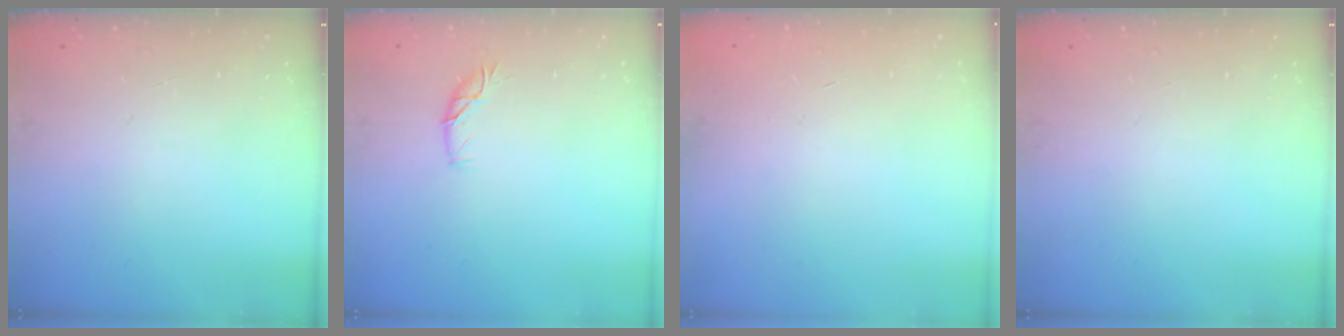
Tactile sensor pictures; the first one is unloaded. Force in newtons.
{"total": 6.1, "press": 6.1, "slide": 0.6}
{"total": 0.6, "press": 0.5, "slide": 0.2}
{"total": 0.0}